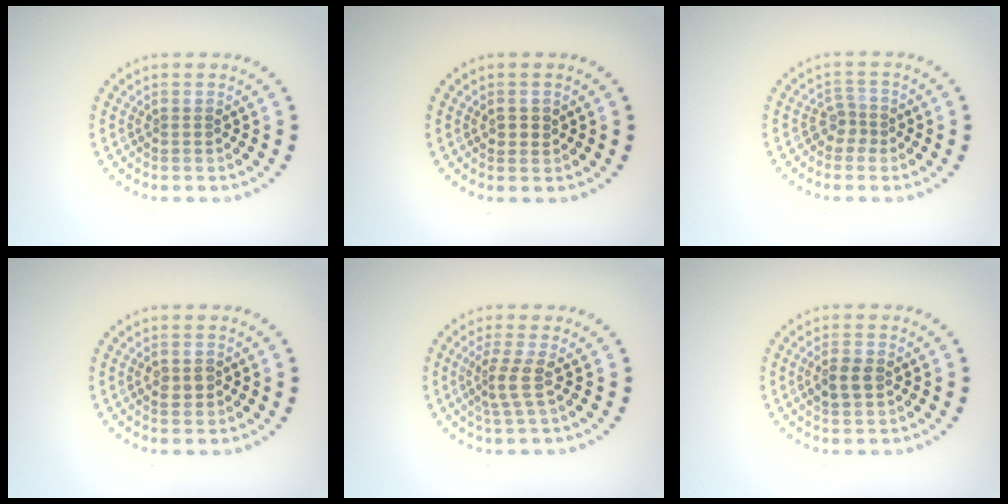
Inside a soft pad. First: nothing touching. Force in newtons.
{"total": 1.1, "press": 1.0, "slide": 0.2}
{"total": 1.9, "press": 1.3, "slide": 1.3}
{"total": 1.5, "press": 1.5, "slide": 0.4}
{"total": 2.3, "press": 1.6, "slide": 1.6}
{"total": 2.3, "press": 2.3, "slide": 0.1}